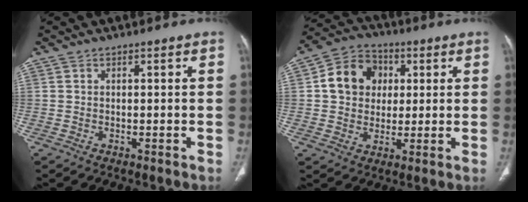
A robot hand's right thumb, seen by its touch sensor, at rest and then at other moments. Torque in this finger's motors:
{"motor_torque": [-0.76, 0.99, 0.85, -0.21, 0.06]}